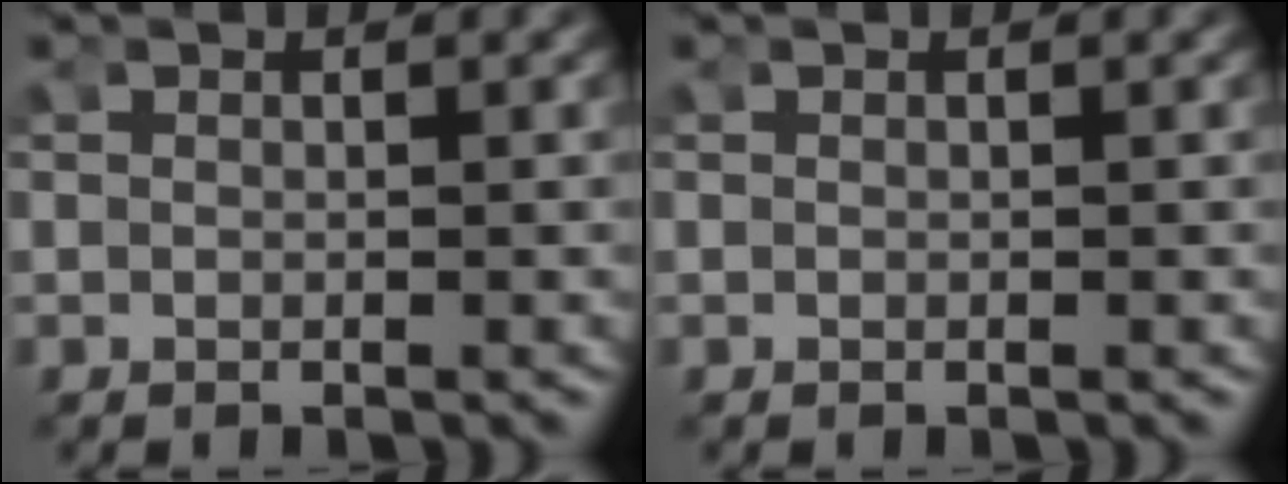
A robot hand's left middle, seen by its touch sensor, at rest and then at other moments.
{"total": 0.0}